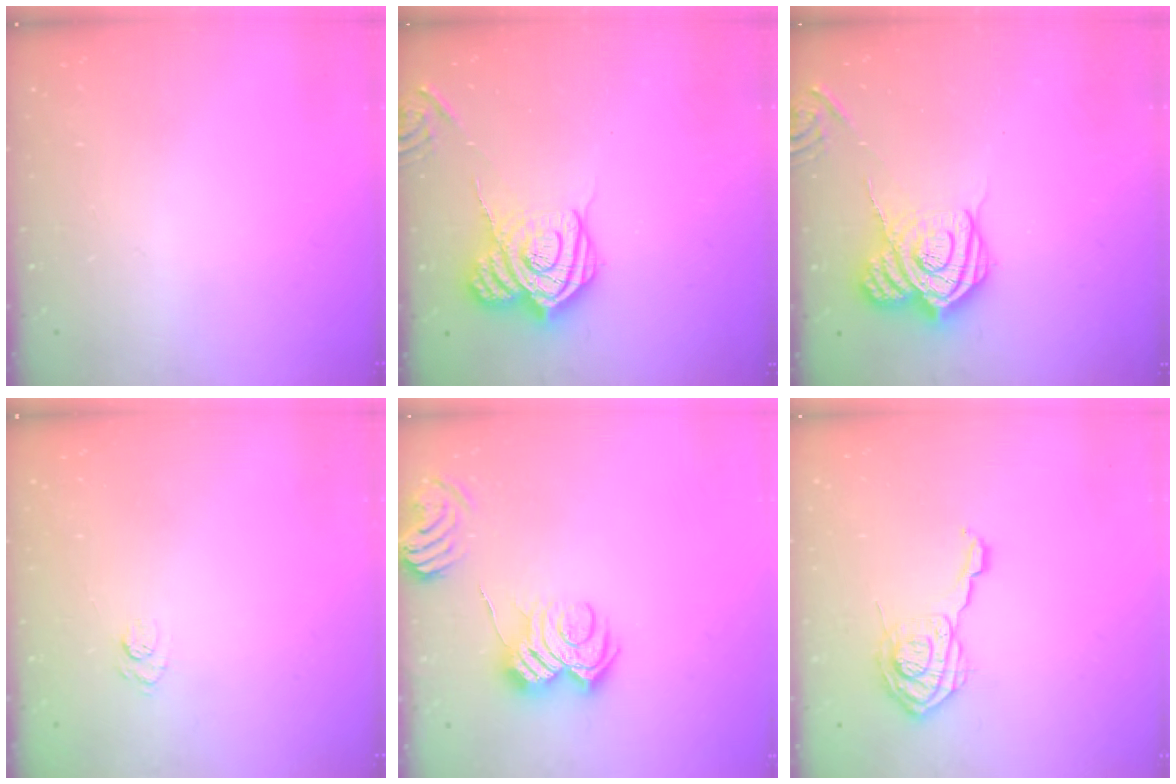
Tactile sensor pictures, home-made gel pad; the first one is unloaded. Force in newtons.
{"total": 13.3, "press": 13.3, "slide": 0.9}
{"total": 13.3, "press": 13.3, "slide": 0.9}
{"total": 6.1, "press": 6.0, "slide": 1.2}
{"total": 10.1, "press": 10.1, "slide": 0.8}
{"total": 11.7, "press": 11.6, "slide": 0.7}